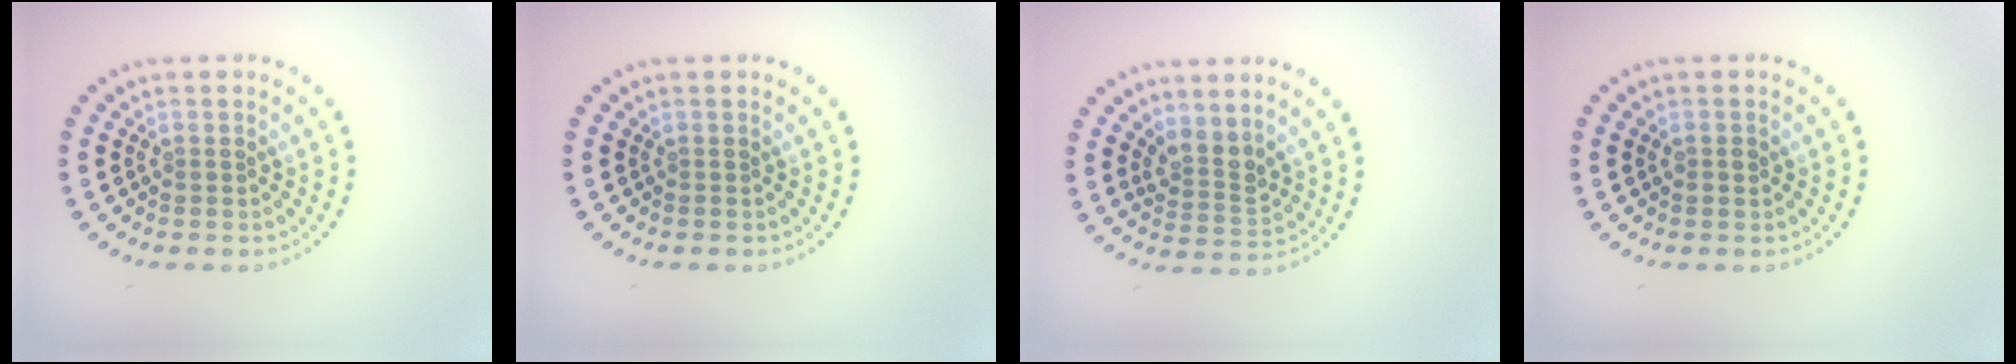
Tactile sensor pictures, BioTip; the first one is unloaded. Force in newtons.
{"total": 0.0}
{"total": 2.6, "press": 1.9, "slide": 1.8}
{"total": 1.0, "press": 1.0, "slide": 0.2}